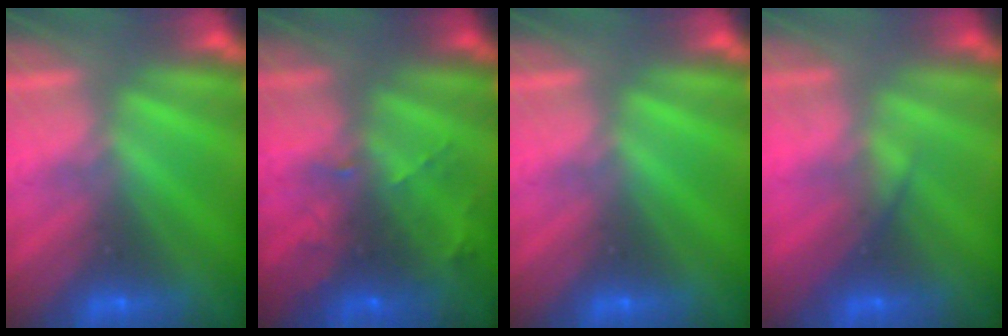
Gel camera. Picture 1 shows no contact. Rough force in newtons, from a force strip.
{"total": 8.6}
{"total": 0.0}
{"total": 2.3}